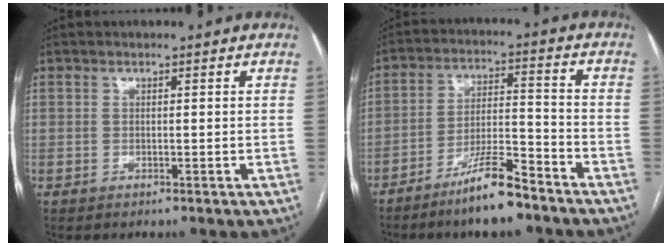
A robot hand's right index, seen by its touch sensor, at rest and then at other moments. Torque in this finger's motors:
{"motor_torque": [0.97, -0.68, 0.61, 0.13]}